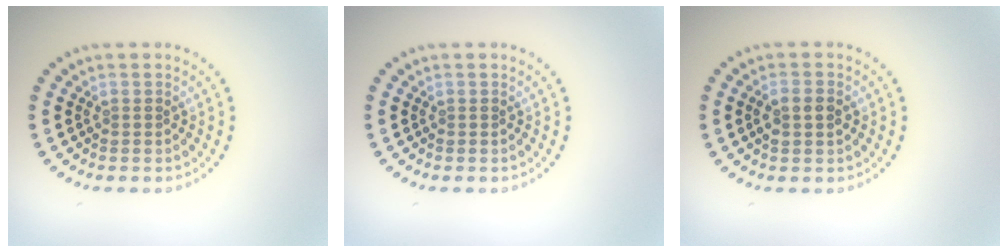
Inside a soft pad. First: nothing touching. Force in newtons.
{"total": 0.0}
{"total": 1.9, "press": 1.9, "slide": 0.1}